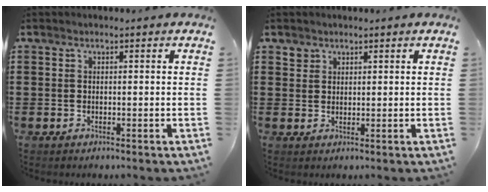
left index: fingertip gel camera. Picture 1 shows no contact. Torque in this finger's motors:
{"motor_torque": [0.13, 0.06, 0.04, -0.01]}